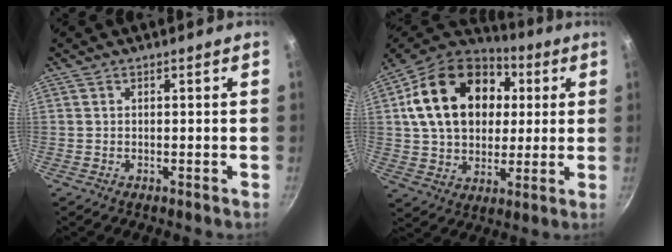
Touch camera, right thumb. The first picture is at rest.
{"total": 23.4, "force": [5.2, 17.0, 15.2], "torque": [-0.239, 0.016, 0.085]}